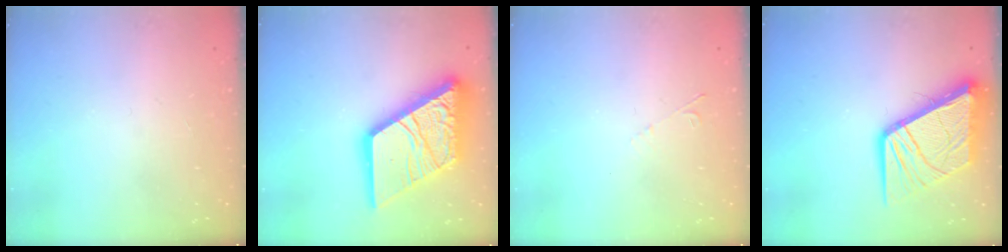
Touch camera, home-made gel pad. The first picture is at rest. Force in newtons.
{"total": 27.5, "press": 27.4, "slide": 3.2}
{"total": 2.9, "press": 2.8, "slide": 0.4}
{"total": 16.0, "press": 15.9, "slide": 2.0}